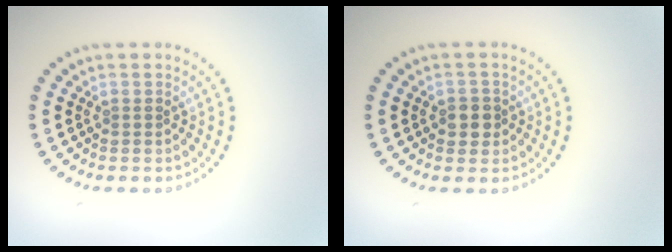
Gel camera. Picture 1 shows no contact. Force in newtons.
{"total": 1.8, "press": 1.8, "slide": 0.6}